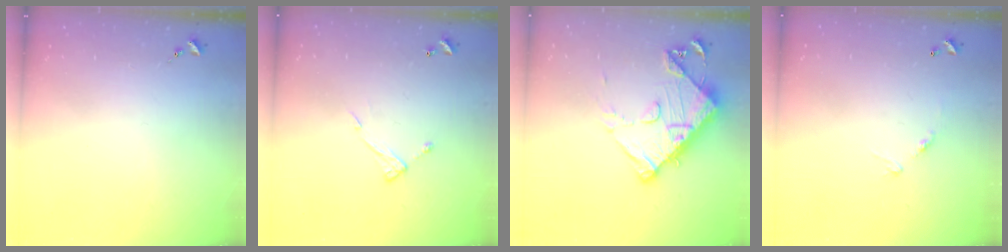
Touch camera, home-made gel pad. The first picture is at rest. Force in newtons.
{"total": 7.0, "press": 7.0, "slide": 0.4}
{"total": 13.6, "press": 13.5, "slide": 1.3}
{"total": 7.0, "press": 7.0, "slide": 0.5}